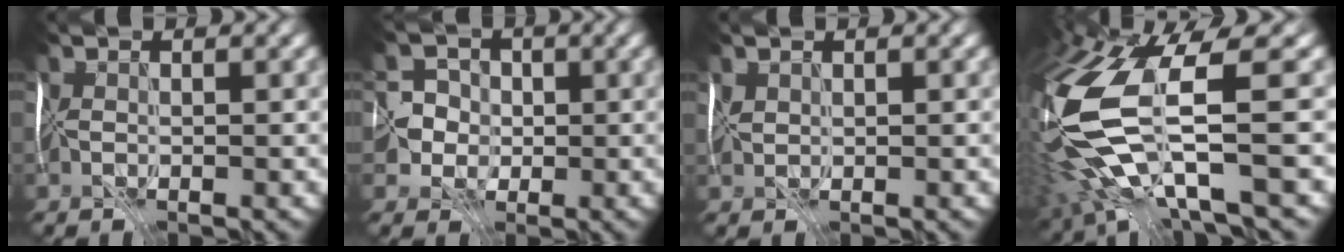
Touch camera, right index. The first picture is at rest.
{"total": 3.8, "force": [-0.7, 3.7, 0.2], "torque": [0.027, 0.011, -0.032]}
{"total": 1.0, "force": [0.8, 0.7, 0.1], "torque": [0.000, 0.000, 0.019]}
{"total": 10.7, "force": [-1.8, 3.2, 10.0], "torque": [-0.235, -0.023, -0.013]}